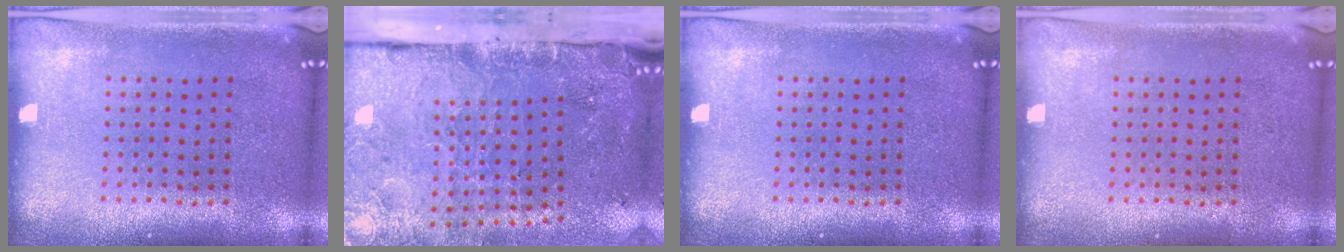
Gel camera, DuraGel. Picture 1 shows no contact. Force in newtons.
{"total": 4.9, "press": 3.7, "slide": 3.2}
{"total": 0.0}
{"total": 0.0}